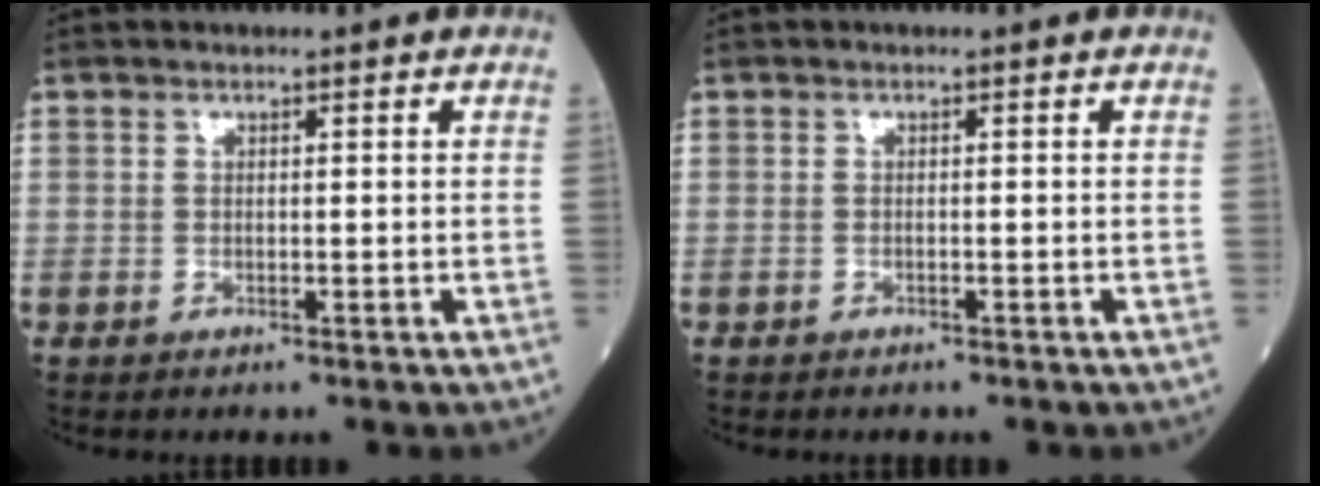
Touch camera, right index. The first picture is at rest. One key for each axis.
{"total": 0.6, "fx": -0.5, "fy": 0.2, "fz": 0.2, "tx": -0.010, "ty": -0.001, "tz": -0.008}